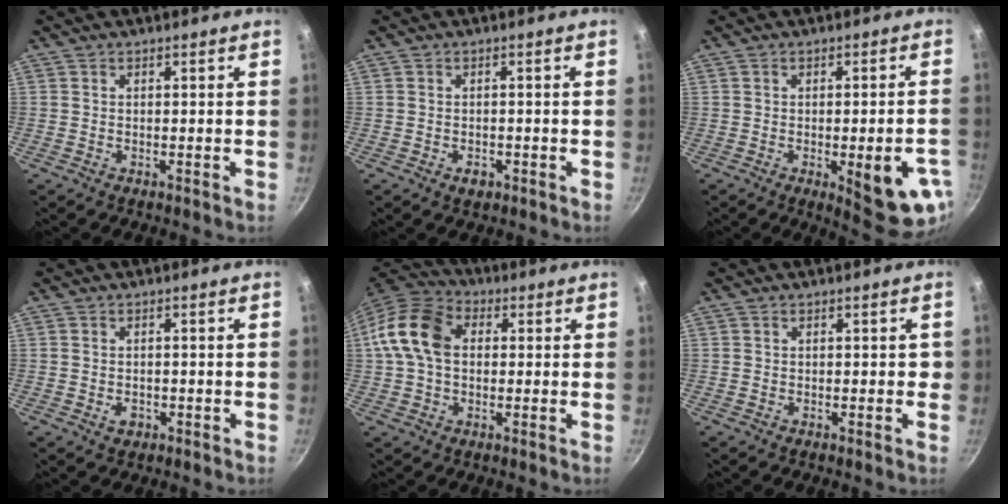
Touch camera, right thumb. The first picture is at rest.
{"total": 2.3, "force": [-1.1, 1.5, 1.3], "torque": [-0.019, 0.009, -0.013]}
{"total": 12.9, "force": [-4.0, 3.8, 11.7], "torque": [-0.116, 0.007, -0.044]}
{"total": 2.1, "force": [-0.8, 1.6, 1.2], "torque": [-0.015, 0.005, -0.008]}
{"total": 12.6, "force": [1.4, 9.1, 8.6], "torque": [-0.143, 0.025, 0.008]}
{"total": 1.5, "force": [0.0, 1.1, 0.9], "torque": [0.002, 0.004, -0.002]}